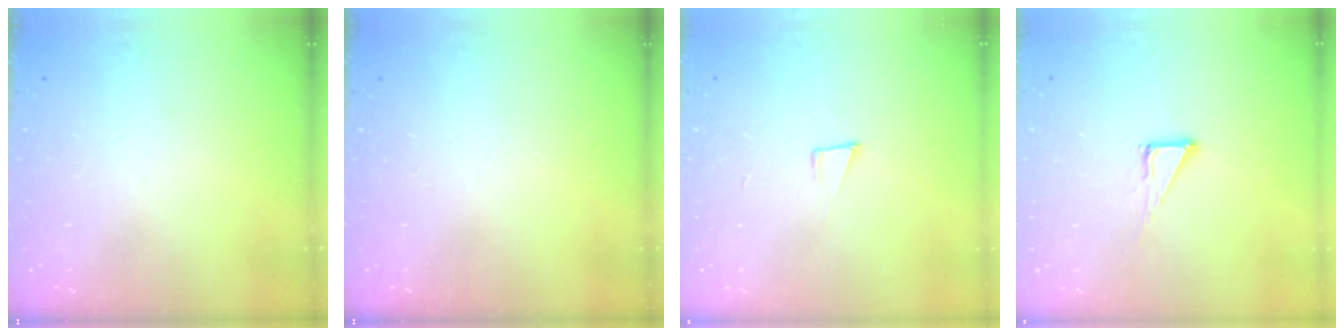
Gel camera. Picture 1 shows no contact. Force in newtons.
{"total": 0.0}
{"total": 4.8, "press": 3.6, "slide": 3.2}
{"total": 4.7, "press": 4.7, "slide": 0.2}